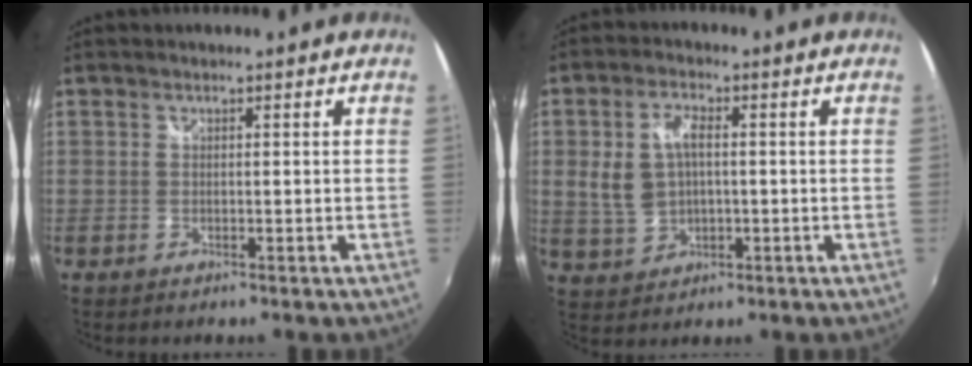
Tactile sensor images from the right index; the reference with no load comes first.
{"total": 7.4, "force": [0.6, 4.6, 5.7], "torque": [-0.121, 0.009, 0.020]}